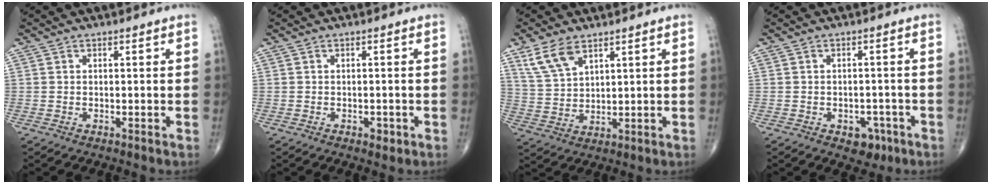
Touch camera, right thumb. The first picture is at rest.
{"total": 1.6, "force": [-0.7, 1.0, 1.1], "torque": [-0.009, 0.001, -0.008]}
{"total": 7.3, "force": [4.7, 3.4, 4.4], "torque": [-0.083, -0.016, 0.103]}
{"total": 4.5, "force": [-2.2, 3.1, 2.4], "torque": [-0.010, 0.013, -0.024]}